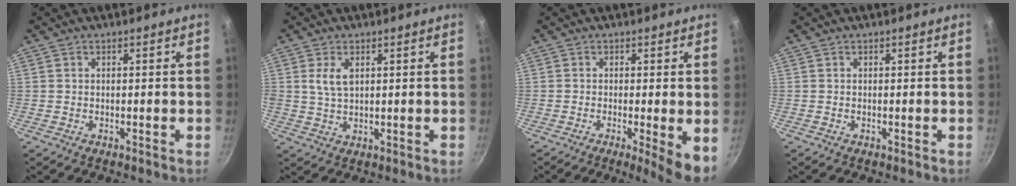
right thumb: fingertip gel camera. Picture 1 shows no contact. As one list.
[{"total": 4.4, "force": [1.4, 2.5, 3.4], "torque": [-0.060, -0.005, 0.028]}, {"total": 6.0, "force": [-1.3, 0.8, 5.9], "torque": [-0.080, -0.011, -0.018]}, {"total": 0.0}]